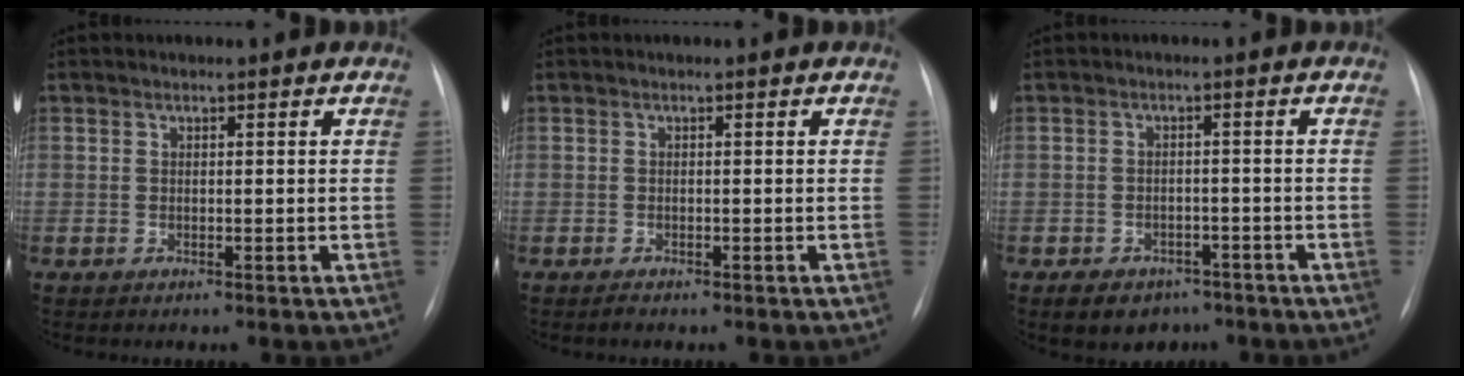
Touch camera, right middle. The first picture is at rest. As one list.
[{"total": 0.7, "force": [-0.6, 0.2, 0.3], "torque": [-0.008, -0.001, -0.006]}, {"total": 5.9, "force": [-3.7, 3.9, 2.5], "torque": [-0.034, 0.004, -0.041]}]